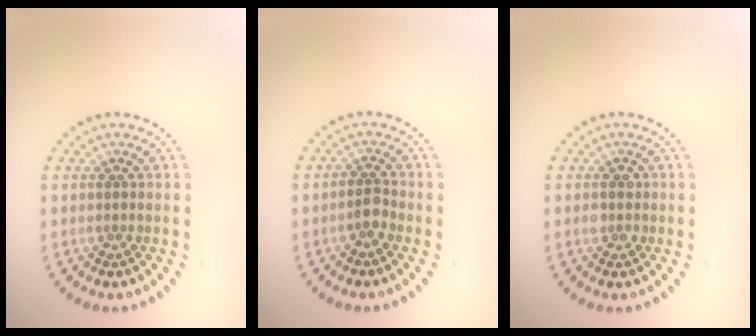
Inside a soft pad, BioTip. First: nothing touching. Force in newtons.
{"total": 1.5, "press": 1.2, "slide": 0.9}
{"total": 1.2, "press": 1.1, "slide": 0.3}